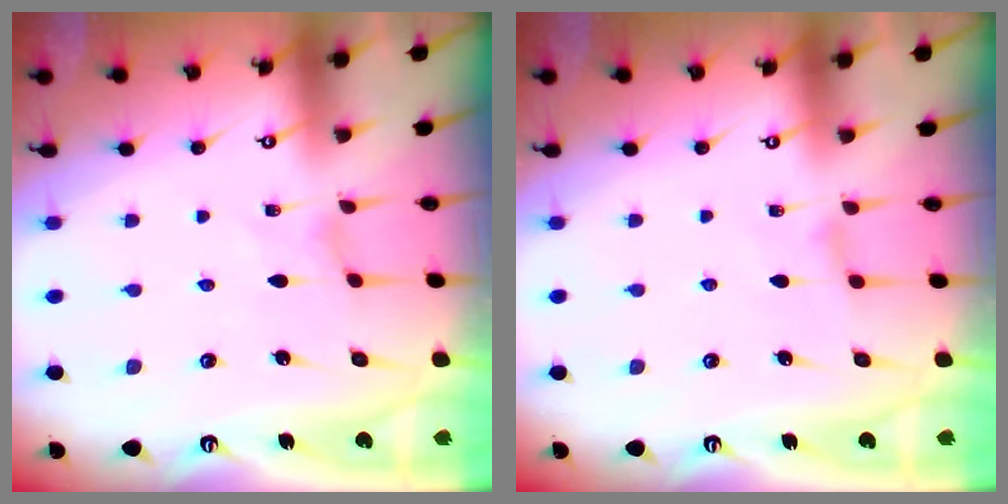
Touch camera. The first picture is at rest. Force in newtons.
{"total": 1.1, "press": 1.1, "slide": 0.3}